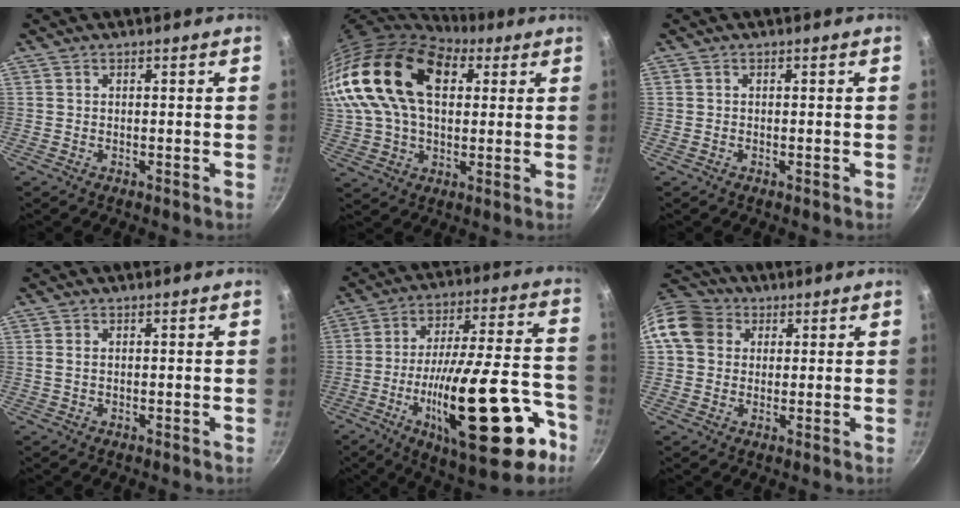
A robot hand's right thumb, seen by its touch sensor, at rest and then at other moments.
{"total": 26.0, "force": [7.9, 16.3, 18.6], "torque": [-0.368, 0.018, 0.134]}
{"total": 0.0}
{"total": 1.1, "force": [0.3, 0.6, 0.9], "torque": [-0.019, 0.001, 0.004]}
{"total": 28.1, "force": [-11.2, 9.7, 23.8], "torque": [-0.324, 0.045, -0.165]}
{"total": 9.8, "force": [2.6, 8.3, 4.5], "torque": [-0.060, 0.014, 0.032]}